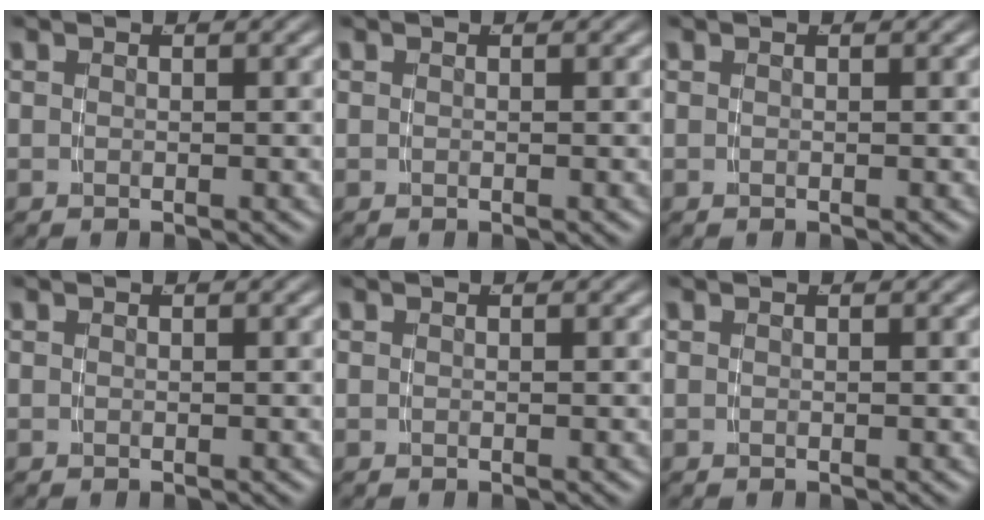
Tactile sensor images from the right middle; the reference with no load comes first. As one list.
[{"total": 0.0}, {"total": 0.0}, {"total": 0.0}, {"total": 0.0}, {"total": 0.0}]